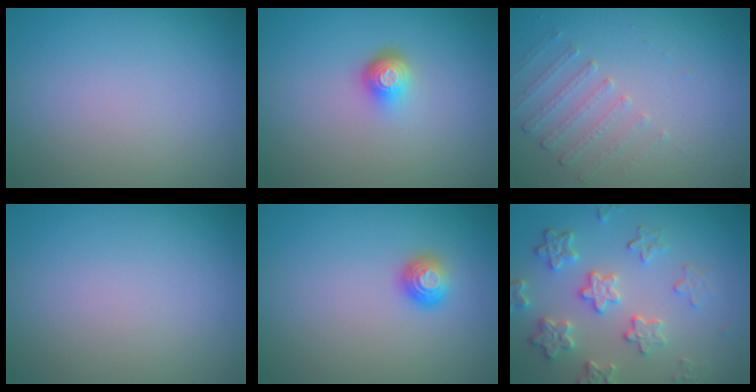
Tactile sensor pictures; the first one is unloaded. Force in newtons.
{"total": 2.0, "press": 1.5, "slide": 1.4}
{"total": 1.7, "press": 1.2, "slide": 1.2}
{"total": 0.0}
{"total": 1.1, "press": 1.1, "slide": 0.4}
{"total": 5.1, "press": 4.1, "slide": 2.9}